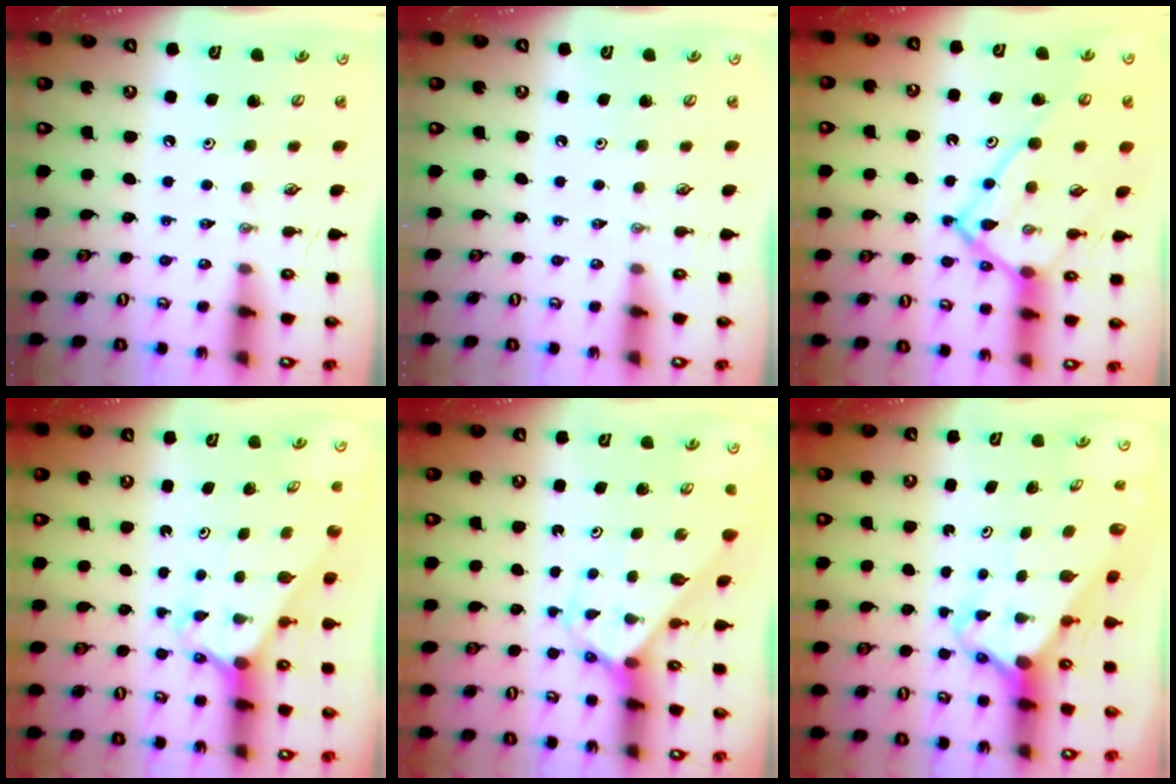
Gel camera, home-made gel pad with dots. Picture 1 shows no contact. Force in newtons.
{"total": 0.0}
{"total": 16.9, "press": 16.9, "slide": 1.4}
{"total": 2.2, "press": 2.2, "slide": 0.2}
{"total": 2.8, "press": 2.8, "slide": 0.1}
{"total": 3.9, "press": 3.9, "slide": 0.2}